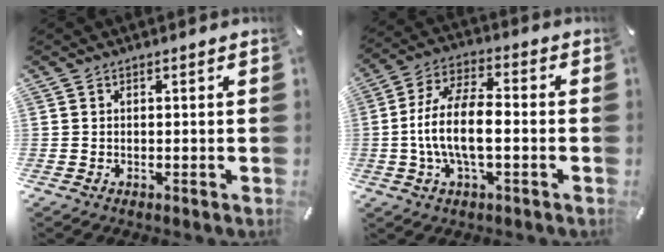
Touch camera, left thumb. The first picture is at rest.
{"total": 11.7, "force": [-2.1, 5.2, 10.2], "torque": [-0.212, 0.005, -0.039]}